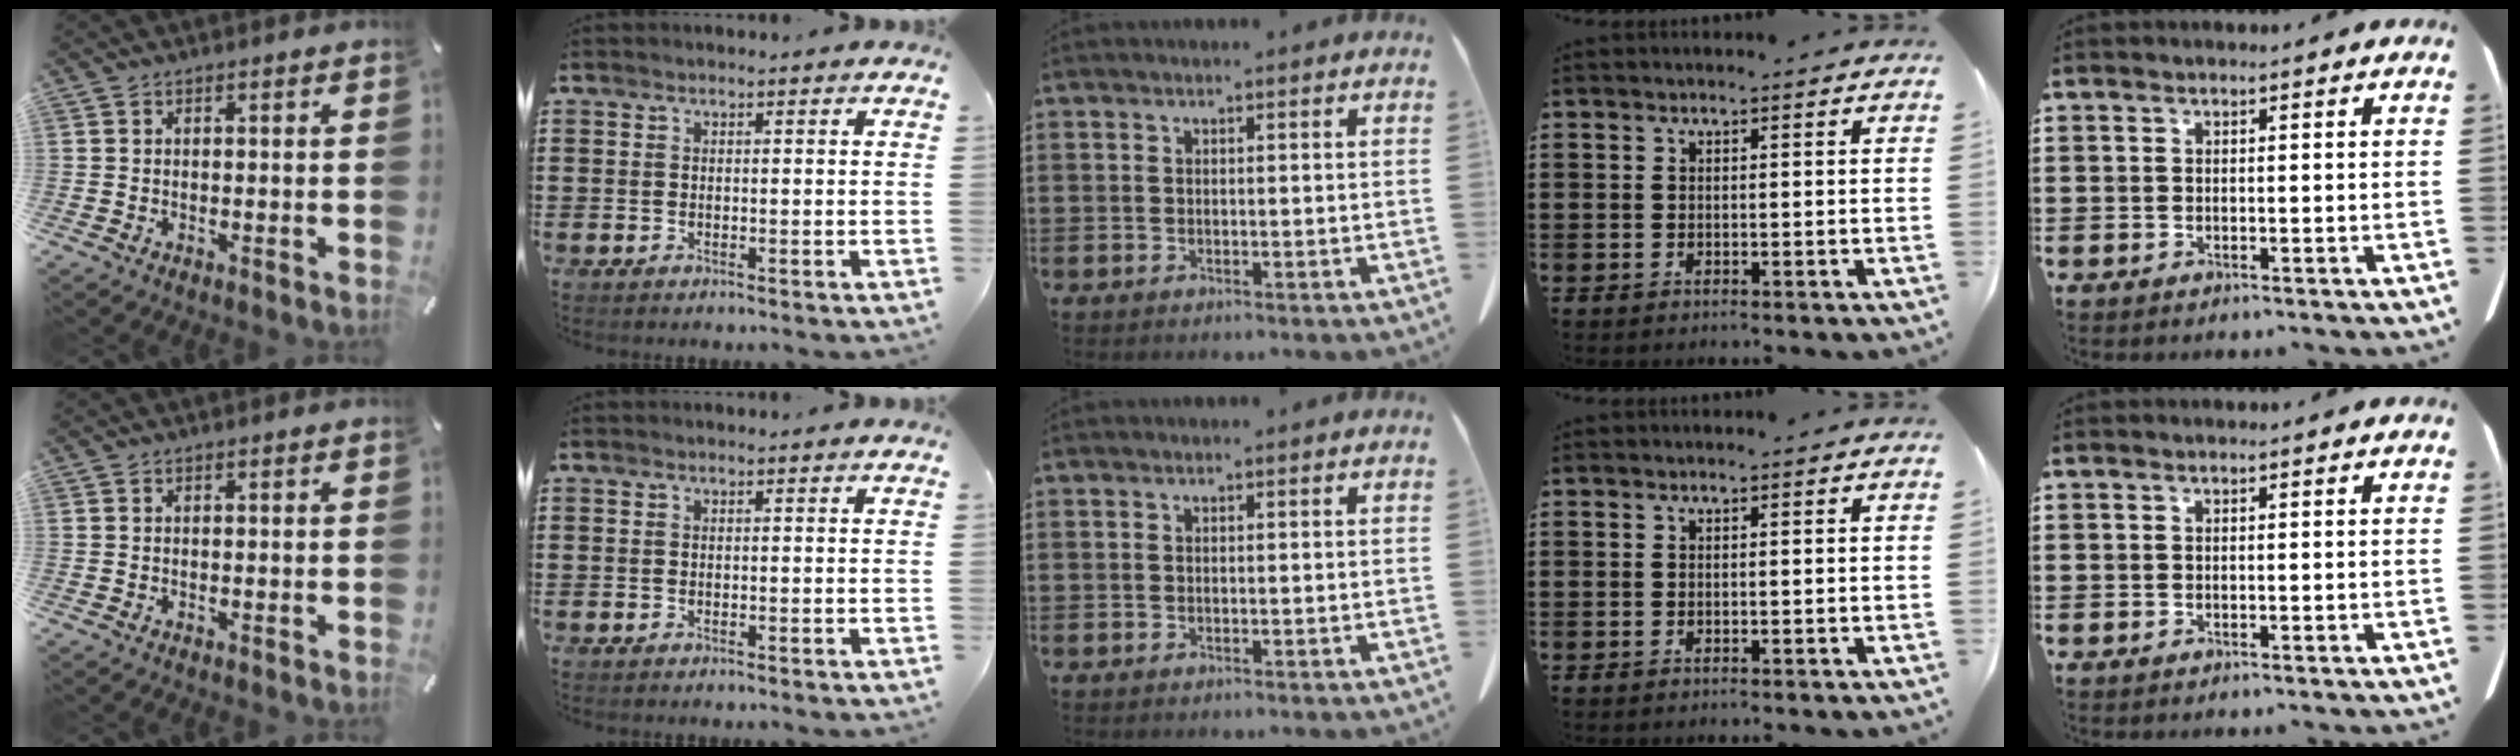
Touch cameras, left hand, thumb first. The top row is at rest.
{}